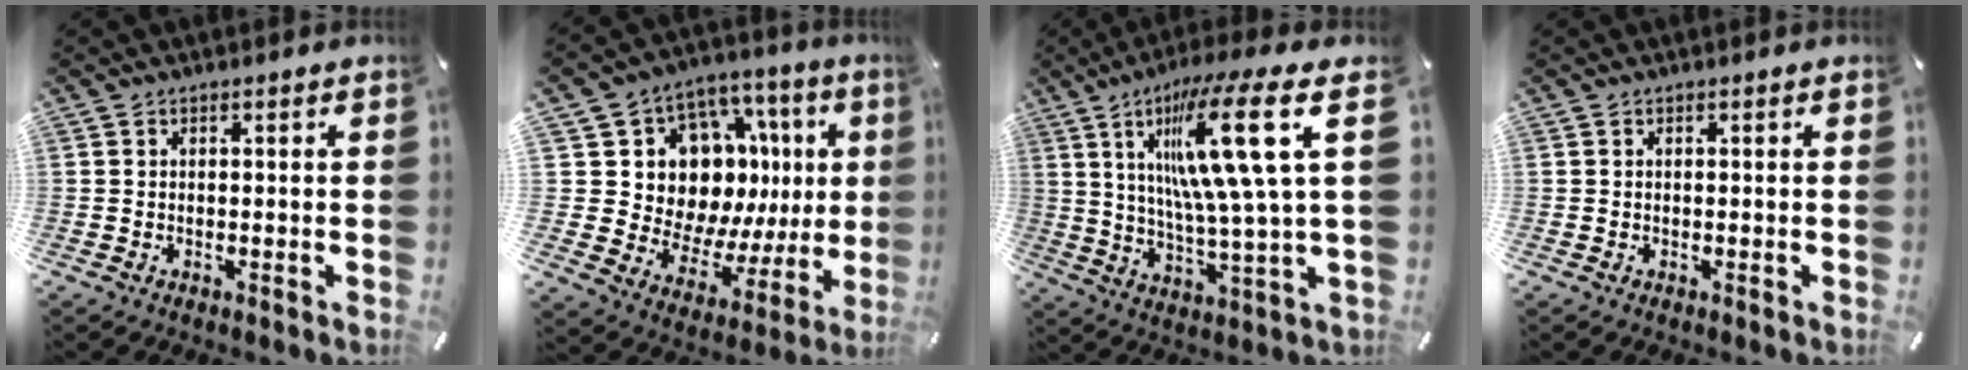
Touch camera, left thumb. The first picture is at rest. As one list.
[{"total": 15.8, "force": [5.9, 12.7, 7.4], "torque": [-0.104, -0.070, 0.129]}, {"total": 22.4, "force": [7.6, 3.2, 20.8], "torque": [-0.367, -0.028, 0.096]}, {"total": 0.0}]